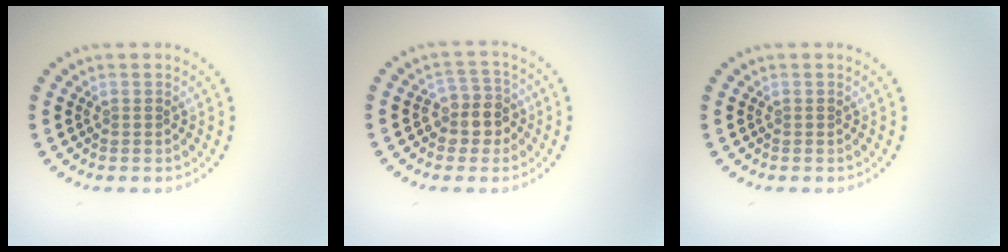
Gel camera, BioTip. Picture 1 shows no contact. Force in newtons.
{"total": 2.8, "press": 2.5, "slide": 1.3}
{"total": 0.0}